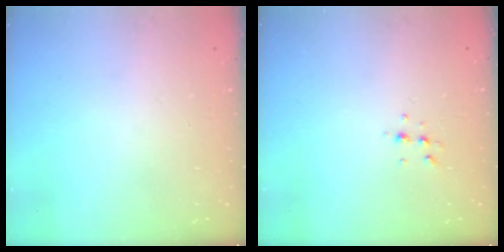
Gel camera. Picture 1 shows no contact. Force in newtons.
{"total": 3.9, "press": 3.8, "slide": 1.2}